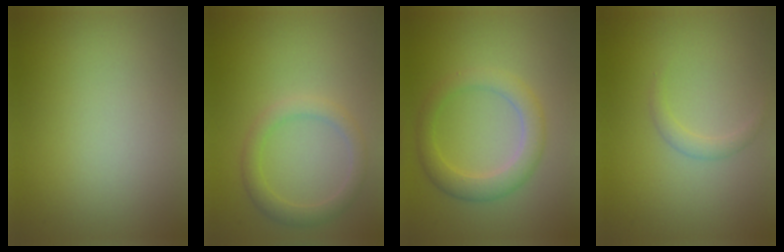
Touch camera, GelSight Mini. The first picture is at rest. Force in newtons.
{"total": 2.4, "press": 2.4, "slide": 0.1}
{"total": 3.4, "press": 3.4, "slide": 0.1}
{"total": 1.1, "press": 1.1, "slide": 0.1}